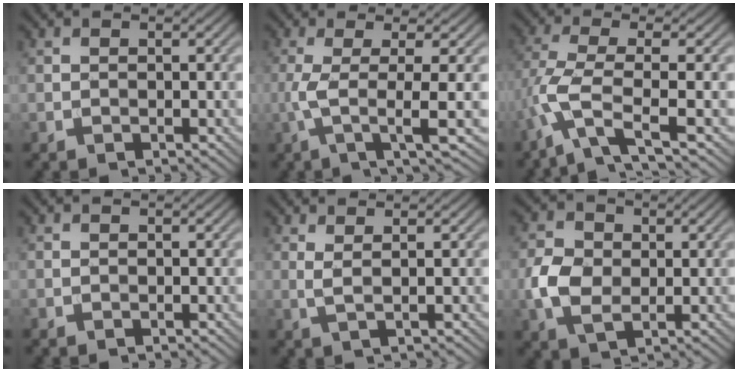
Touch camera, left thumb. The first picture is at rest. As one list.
[{"total": 5.9, "force": [-0.5, 0.9, 5.8], "torque": [-0.111, -0.002, -0.015]}, {"total": 6.7, "force": [-2.3, 1.5, 6.2], "torque": [-0.131, 0.004, -0.065]}, {"total": 0.0}, {"total": 2.2, "force": [1.1, 0.4, 1.9], "torque": [-0.039, 0.000, 0.016]}, {"total": 5.5, "force": [-0.1, 4.1, 3.7], "torque": [-0.094, 0.000, -0.003]}]